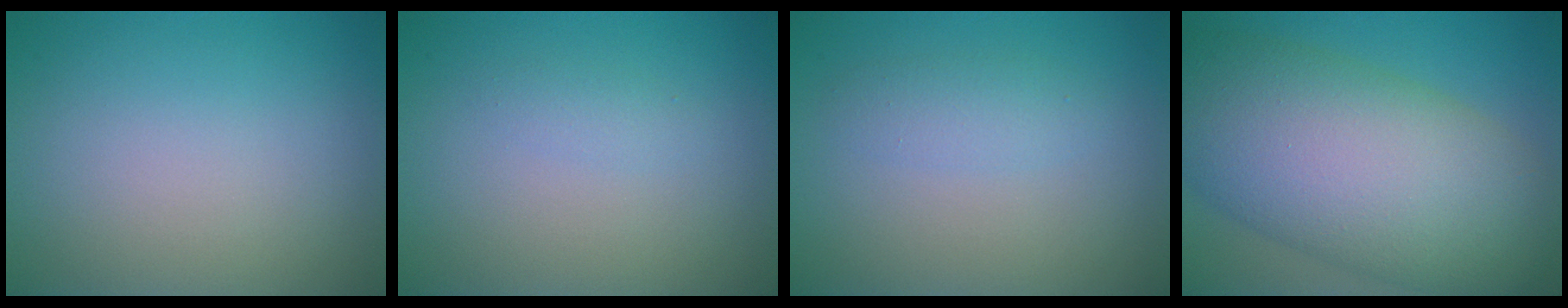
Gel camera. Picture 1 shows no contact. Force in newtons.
{"total": 0.9, "press": 0.9, "slide": 0.1}
{"total": 1.6, "press": 1.6, "slide": 0.0}
{"total": 14.3, "press": 14.3, "slide": 0.5}